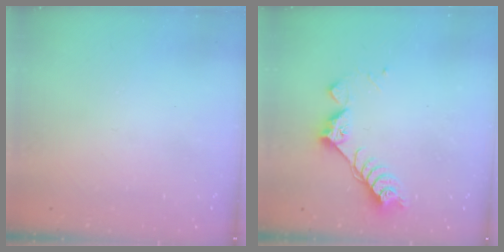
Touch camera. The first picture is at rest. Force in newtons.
{"total": 9.8, "press": 9.7, "slide": 1.1}